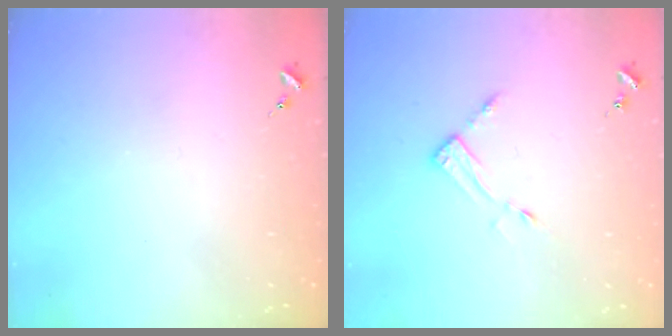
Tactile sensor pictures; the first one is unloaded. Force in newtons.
{"total": 3.5, "press": 3.4, "slide": 0.3}